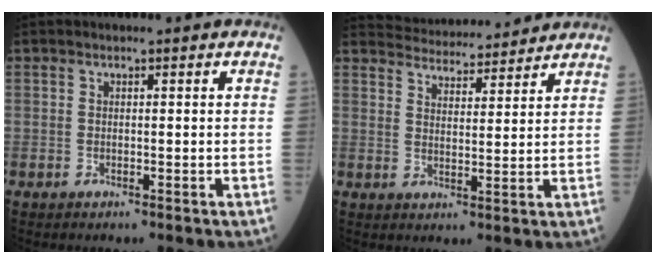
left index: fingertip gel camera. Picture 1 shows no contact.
{"total": 12.2, "force": [11.9, 1.7, 2.3], "torque": [-0.032, 0.017, 0.168]}